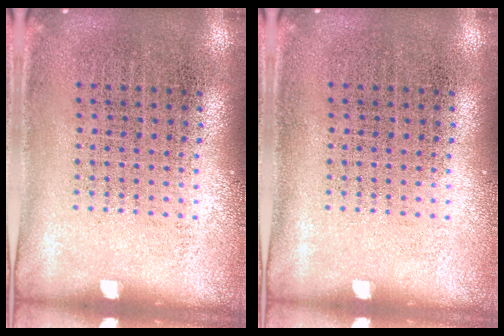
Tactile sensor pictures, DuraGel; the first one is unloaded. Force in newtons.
{"total": 0.0}